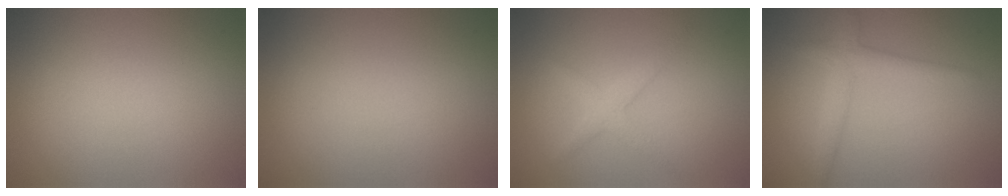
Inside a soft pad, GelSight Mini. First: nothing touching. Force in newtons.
{"total": 0.0}
{"total": 1.9, "press": 1.9, "slide": 0.1}
{"total": 2.5, "press": 2.5, "slide": 0.1}